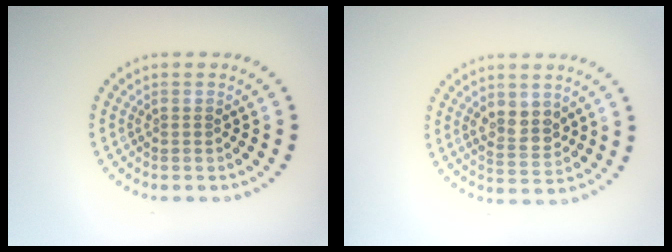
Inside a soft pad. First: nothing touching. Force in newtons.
{"total": 2.6, "press": 2.5, "slide": 0.7}